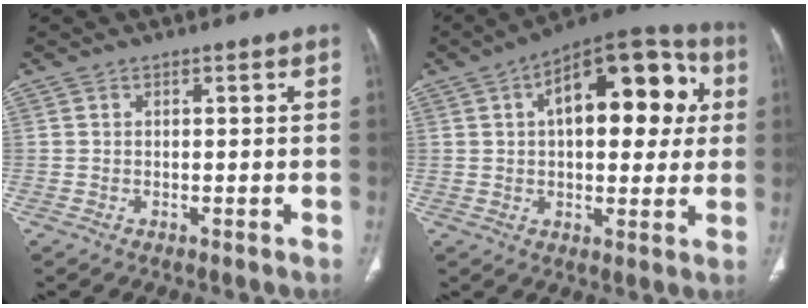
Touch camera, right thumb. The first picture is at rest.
{"total": 21.0, "force": [5.0, 10.6, 17.5], "torque": [-0.201, 0.026, 0.062]}